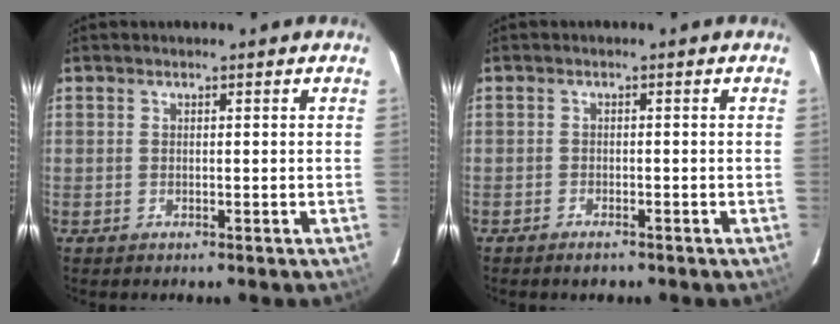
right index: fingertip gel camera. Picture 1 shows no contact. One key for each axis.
{"total": 2.2, "fx": -1.8, "fy": 0.9, "fz": 0.9, "tx": -0.026, "ty": 0.000, "tz": -0.032}